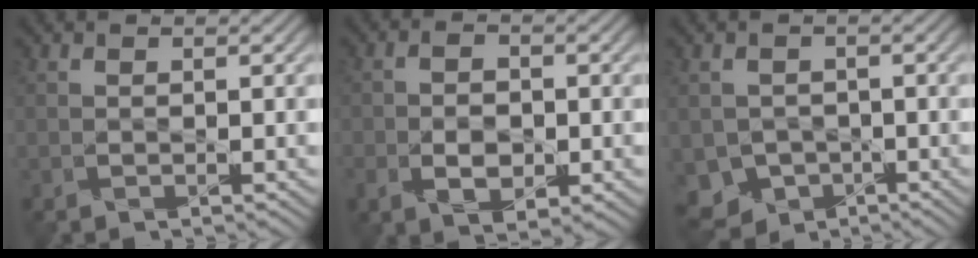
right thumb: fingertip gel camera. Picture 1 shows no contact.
{"total": 5.0, "force": [-1.4, 3.1, 3.6], "torque": [-0.062, -0.007, -0.024]}
{"total": 5.3, "force": [-2.3, 4.4, 1.9], "torque": [-0.046, -0.016, -0.041]}